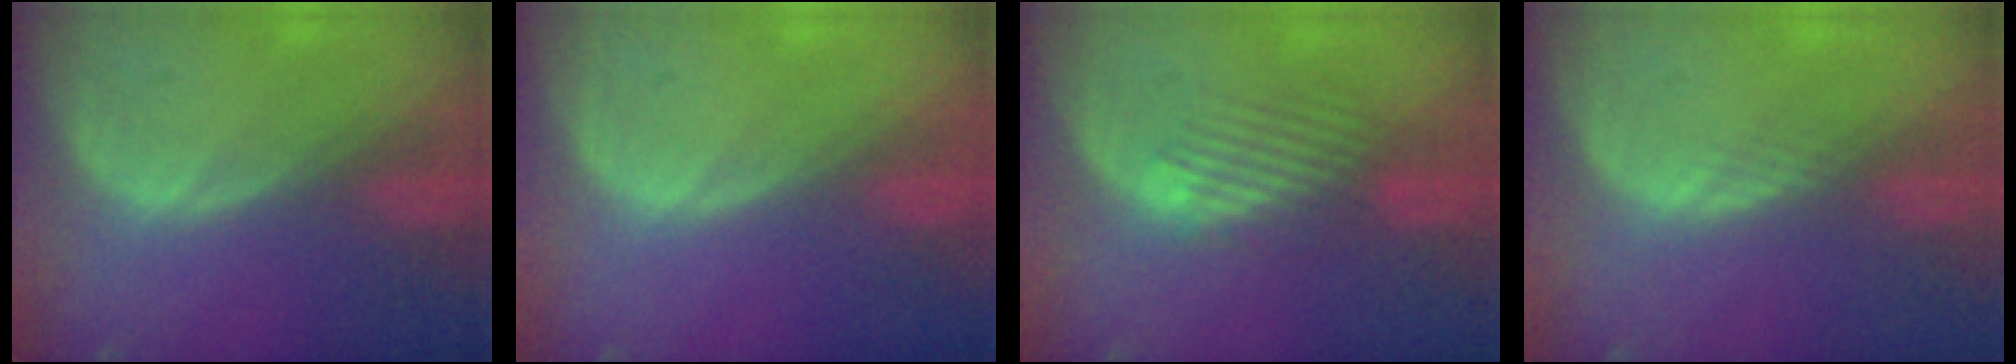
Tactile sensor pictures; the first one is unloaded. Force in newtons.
{"total": 0.0}
{"total": 4.5, "press": 4.1, "slide": 1.9}
{"total": 1.0, "press": 0.8, "slide": 0.5}